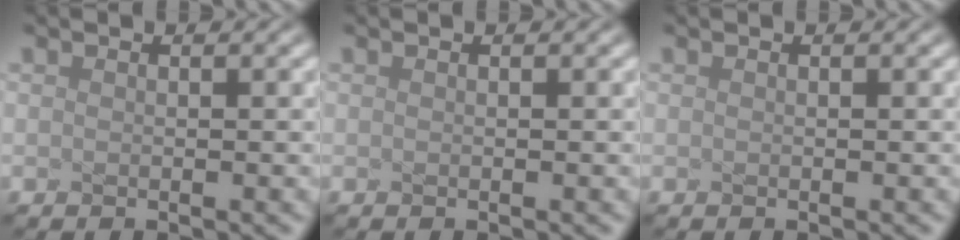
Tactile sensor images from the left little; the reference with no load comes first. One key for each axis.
{"total": 0.0}
{"total": 0.0}